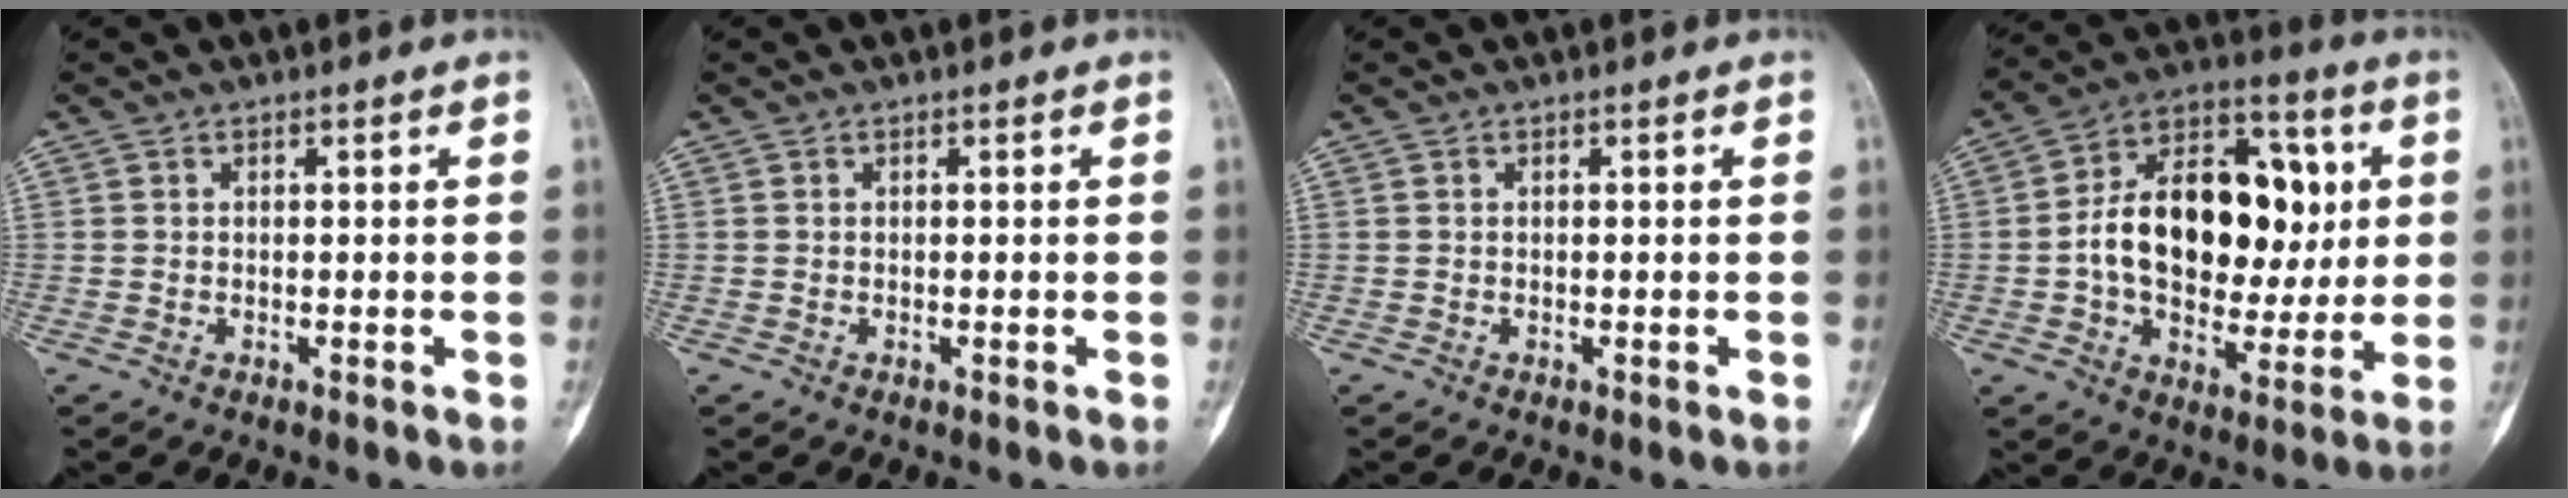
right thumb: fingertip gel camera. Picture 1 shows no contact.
{"total": 0.0}
{"total": 0.0}
{"total": 22.1, "force": [1.6, 14.4, 16.7], "torque": [-0.234, 0.025, 0.026]}